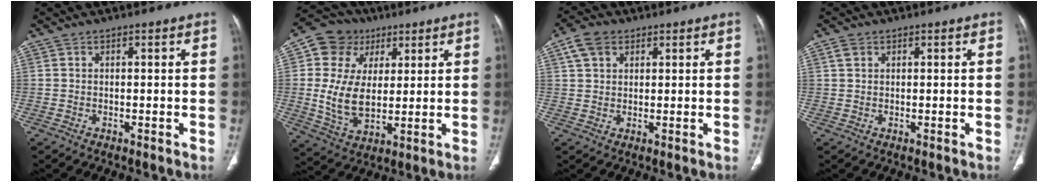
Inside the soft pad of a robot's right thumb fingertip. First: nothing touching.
{"total": 14.8, "force": [3.2, 11.4, 8.8], "torque": [-0.143, -0.005, 0.061]}
{"total": 5.3, "force": [2.6, 3.7, 2.8], "torque": [-0.044, 0.003, 0.052]}
{"total": 1.8, "force": [0.9, 1.3, 0.9], "torque": [-0.017, 0.002, 0.019]}